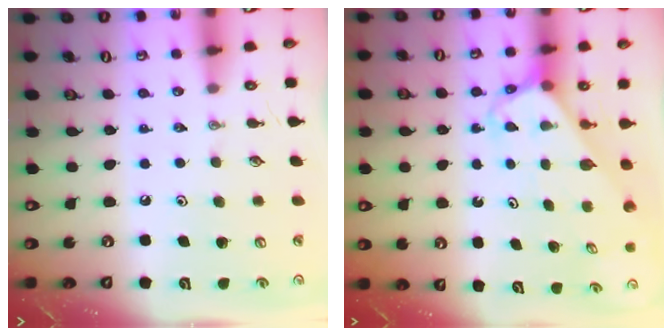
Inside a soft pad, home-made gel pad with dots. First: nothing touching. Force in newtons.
{"total": 3.5, "press": 3.5, "slide": 0.5}